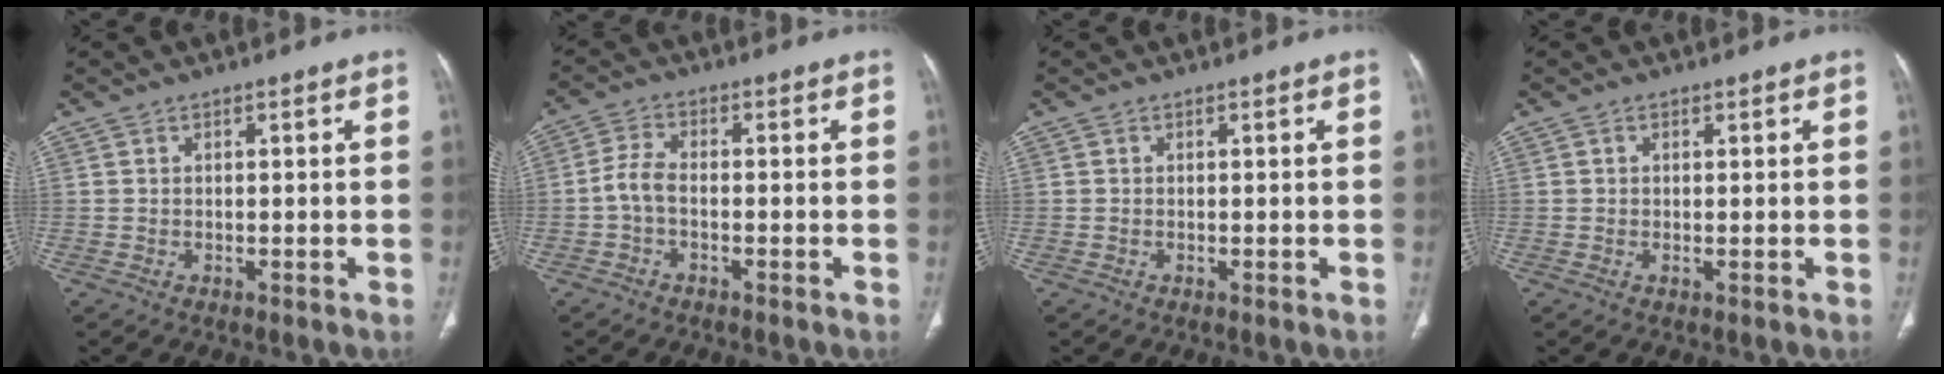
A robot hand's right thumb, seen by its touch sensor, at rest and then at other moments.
{"total": 4.0, "force": [-1.1, 2.0, 3.3], "torque": [-0.072, 0.014, -0.030]}
{"total": 0.0}
{"total": 0.7, "force": [0.2, 0.3, 0.5], "torque": [-0.009, -0.001, 0.004]}